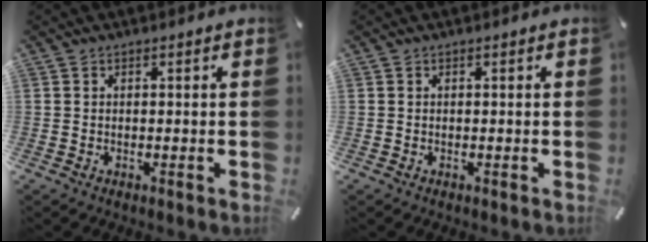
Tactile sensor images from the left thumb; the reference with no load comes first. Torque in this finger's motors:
{"motor_torque": [-0.02, 0.02, 0.05, 0.10, 0.00]}